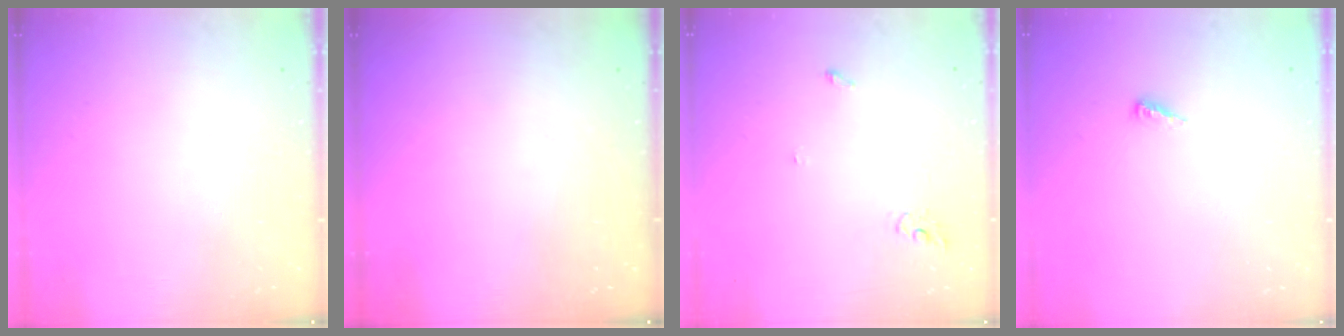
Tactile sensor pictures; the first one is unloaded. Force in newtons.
{"total": 0.0}
{"total": 3.3, "press": 3.3, "slide": 0.2}
{"total": 2.5, "press": 2.5, "slide": 0.2}